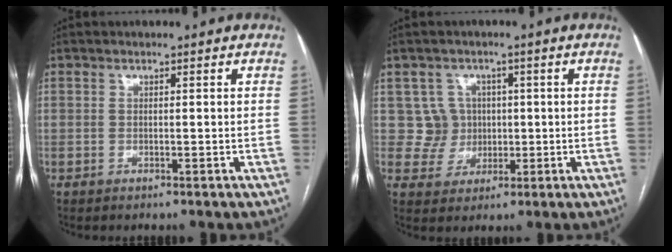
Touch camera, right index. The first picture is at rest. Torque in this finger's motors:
{"motor_torque": [-0.03, 0.20, -0.12, -0.03]}